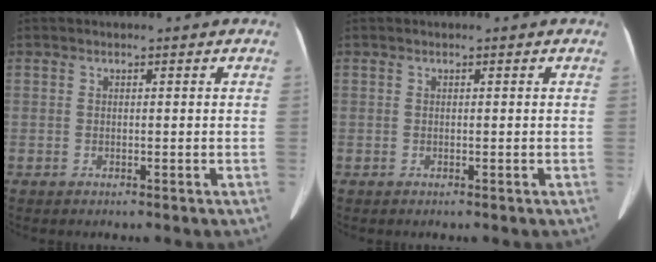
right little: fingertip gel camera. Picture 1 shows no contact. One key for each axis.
{"total": 0.0}